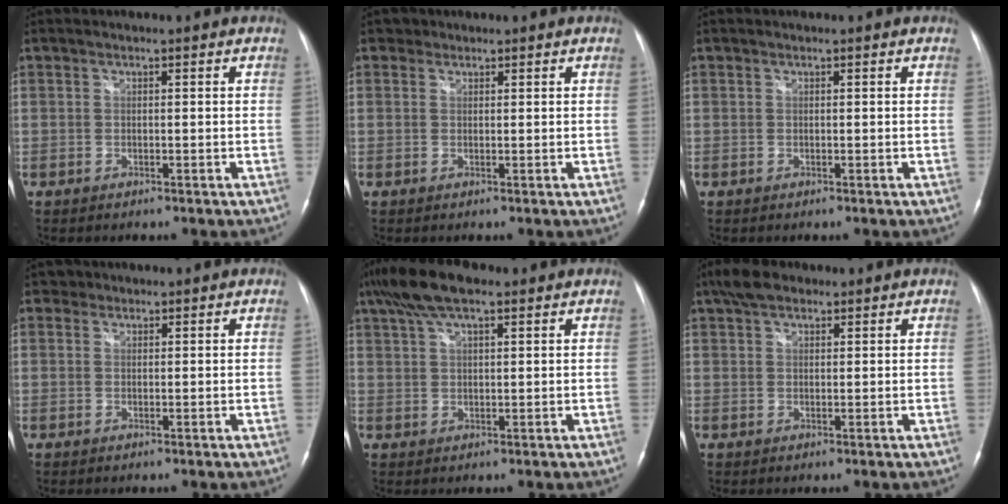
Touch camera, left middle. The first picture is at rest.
{"total": 1.3, "force": [0.8, 1.0, 0.0], "torque": [0.007, 0.003, 0.007]}
{"total": 0.0}
{"total": 1.4, "force": [0.9, 1.0, -0.1], "torque": [0.009, 0.004, 0.009]}
{"total": 8.8, "force": [6.0, 2.6, 5.9], "torque": [-0.124, 0.029, 0.106]}
{"total": 4.4, "force": [3.2, 2.2, 2.2], "torque": [-0.050, 0.021, 0.060]}